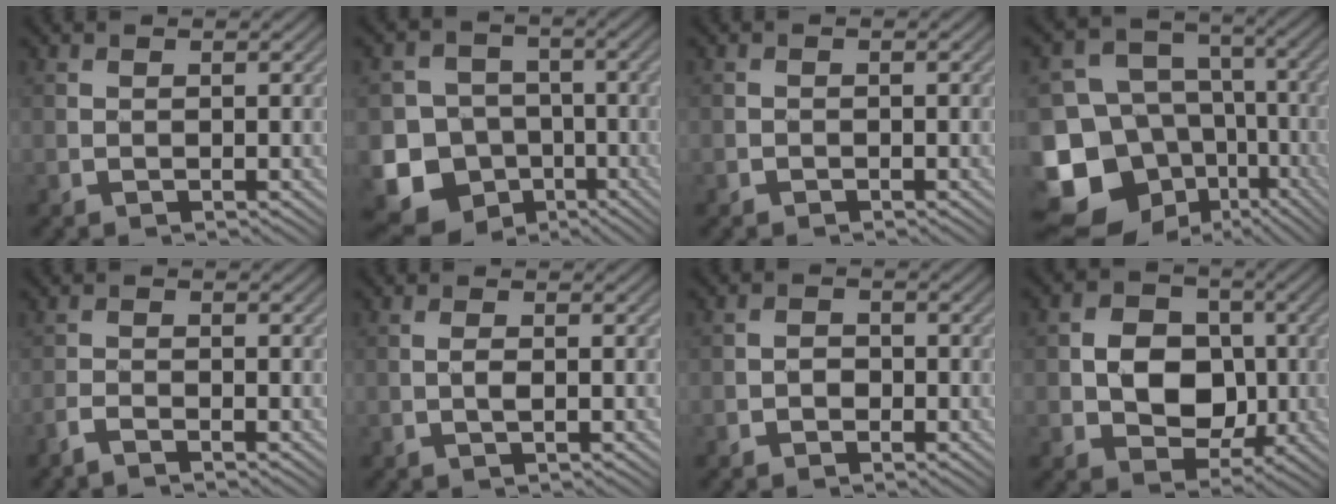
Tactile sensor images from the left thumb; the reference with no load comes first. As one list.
[{"total": 12.2, "force": [-4.6, 10.8, 3.6], "torque": [-0.106, -0.034, -0.105]}, {"total": 0.6, "force": [-0.5, 0.4, 0.0], "torque": [0.002, -0.005, -0.010]}, {"total": 18.8, "force": [-8.6, 15.1, 7.1], "torque": [-0.205, -0.034, -0.129]}, {"total": 1.9, "force": [-1.7, 0.1, 0.8], "torque": [-0.021, -0.005, -0.042]}, {"total": 1.2, "force": [-0.2, 0.2, 1.1], "torque": [-0.025, -0.002, -0.006]}, {"total": 1.5, "force": [-0.9, 1.0, 0.5], "torque": [-0.007, 0.002, -0.021]}, {"total": 7.8, "force": [-0.7, 6.3, 4.5], "torque": [-0.085, -0.002, -0.029]}]